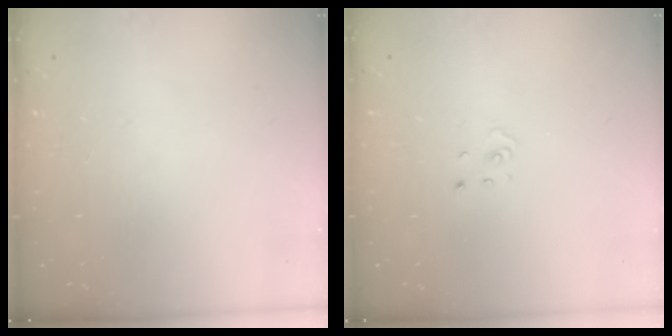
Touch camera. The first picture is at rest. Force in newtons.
{"total": 1.1, "press": 1.1, "slide": 0.1}